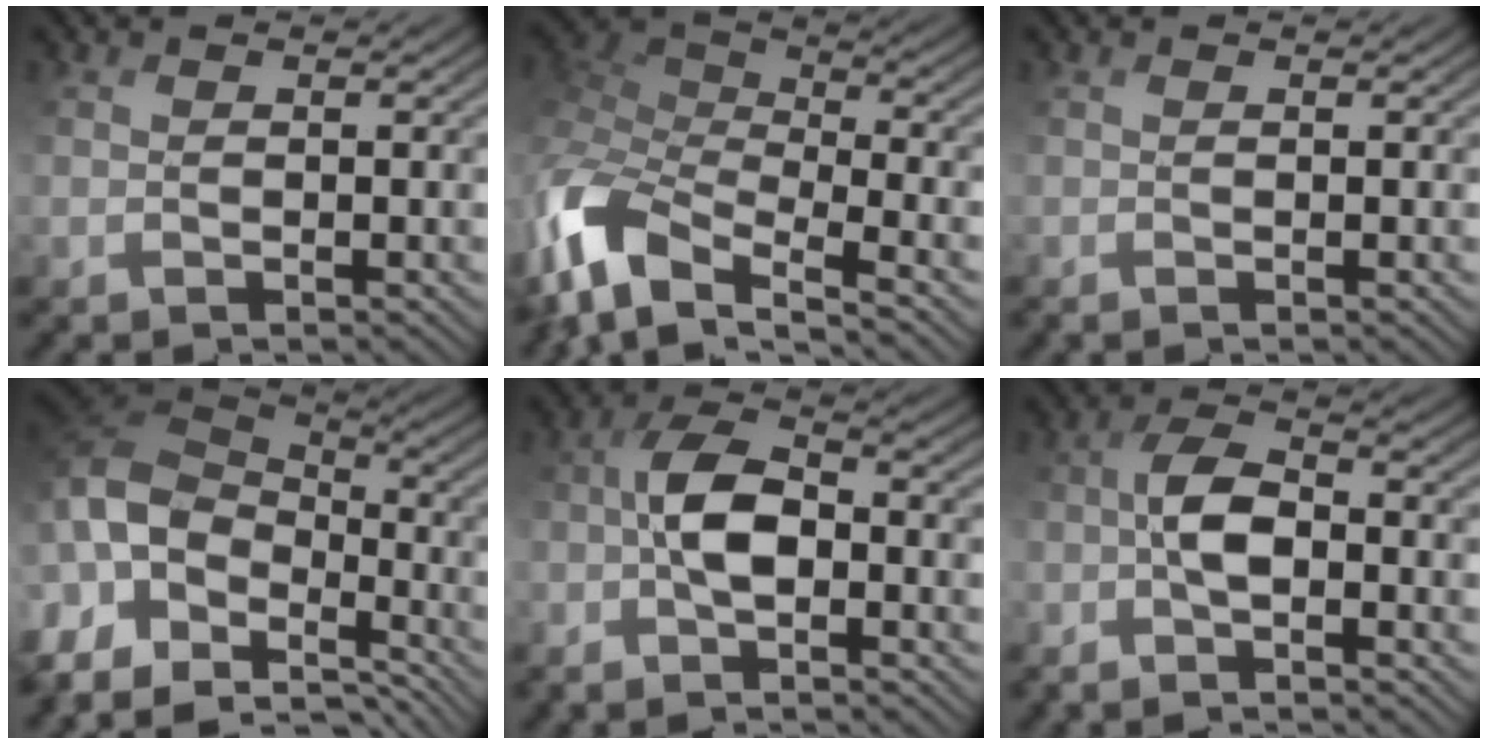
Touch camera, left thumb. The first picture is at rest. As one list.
[{"total": 10.5, "force": [-4.9, 5.5, 7.6], "torque": [-0.182, -0.008, -0.108]}, {"total": 0.0}, {"total": 15.0, "force": [-5.0, 9.4, 10.5], "torque": [-0.277, -0.008, -0.084]}, {"total": 6.4, "force": [-2.3, 2.8, 5.3], "torque": [-0.104, 0.014, -0.059]}, {"total": 5.2, "force": [-2.3, 2.0, 4.2], "torque": [-0.083, 0.009, -0.056]}]